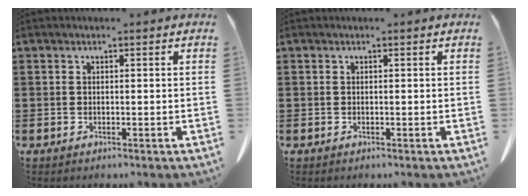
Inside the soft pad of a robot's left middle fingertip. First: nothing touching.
{"total": 0.0}